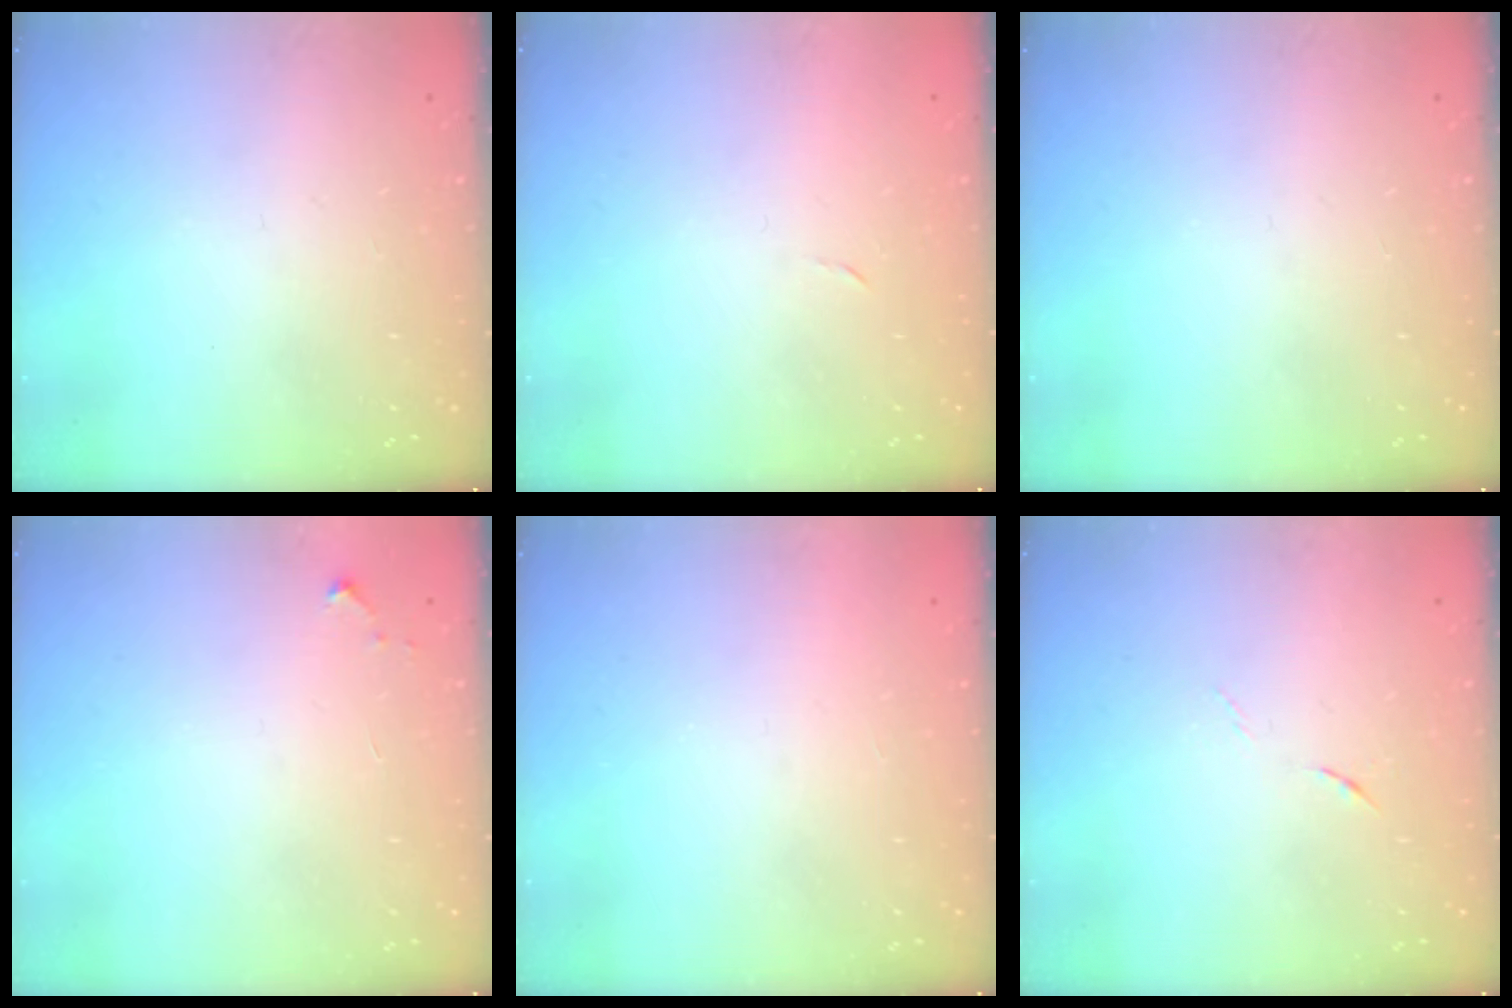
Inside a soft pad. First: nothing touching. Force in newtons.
{"total": 2.3, "press": 2.3, "slide": 0.4}
{"total": 0.0}
{"total": 2.6, "press": 2.6, "slide": 0.4}
{"total": 1.6, "press": 1.6, "slide": 0.1}
{"total": 4.4, "press": 4.2, "slide": 1.3}